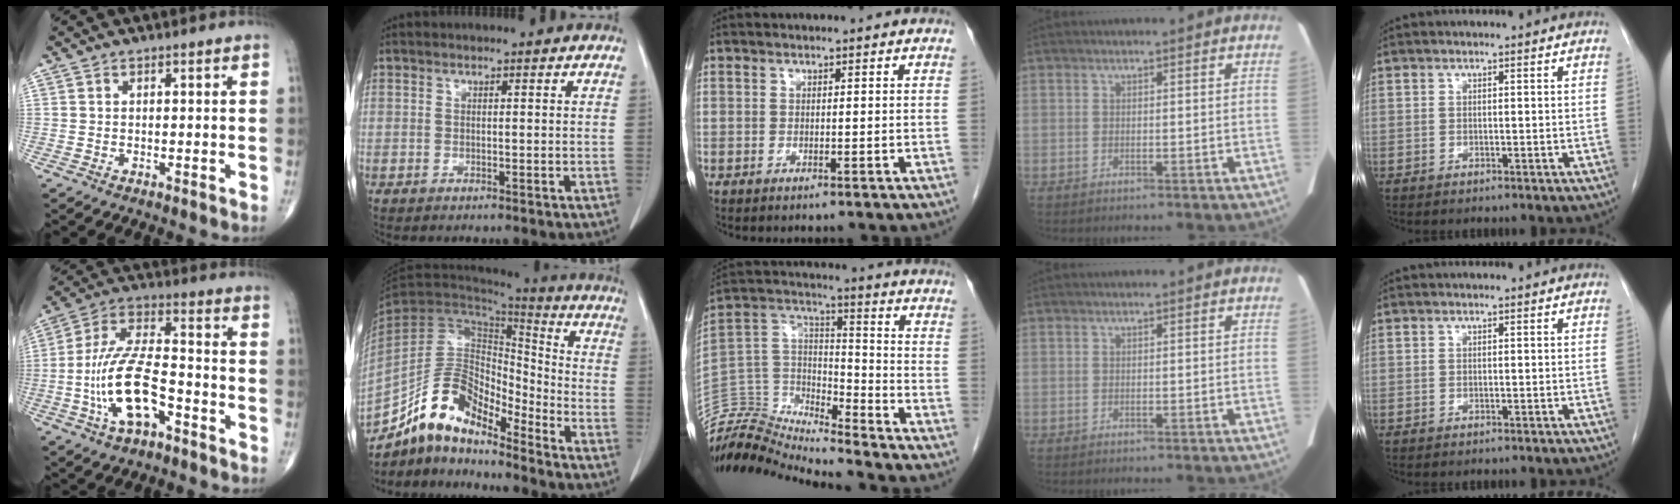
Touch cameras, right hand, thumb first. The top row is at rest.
{"thumb": {"total": 15.1, "force": [-5.4, 6.4, 12.6], "torque": [-0.249, 0.044, -0.097]}, "index": {"total": 12.9, "force": [-10.7, 4.9, 5.3], "torque": [-0.095, 0.044, -0.199]}, "middle": {"total": 13.7, "force": [-13.7, -0.4, 0.4], "torque": [-0.003, 0.063, -0.262]}}